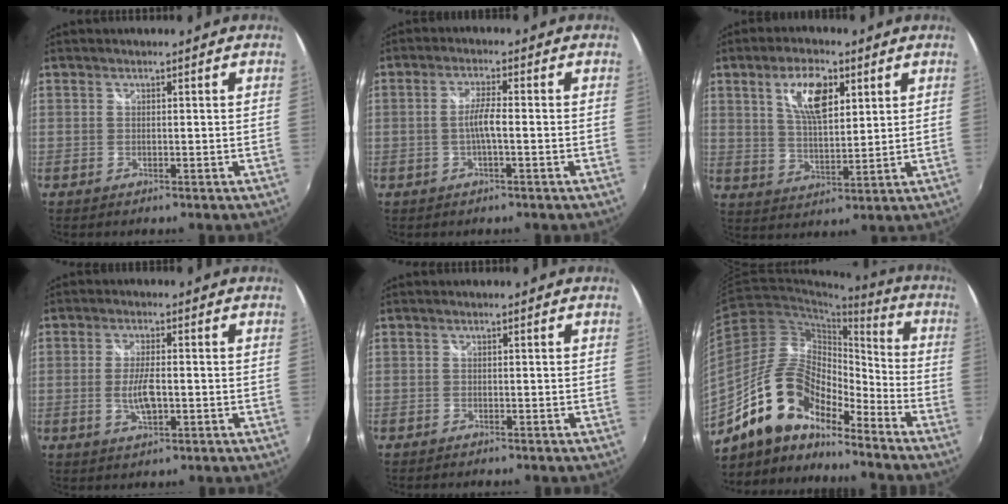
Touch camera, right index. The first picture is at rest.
{"total": 3.6, "force": [-0.8, 0.2, 3.5], "torque": [-0.068, 0.003, -0.015]}
{"total": 9.5, "force": [4.2, 3.9, 7.6], "torque": [-0.139, 0.010, 0.079]}
{"total": 9.1, "force": [-1.9, 2.9, 8.4], "torque": [-0.169, -0.008, -0.033]}
{"total": 1.0, "force": [-0.9, 0.4, 0.1], "torque": [-0.007, -0.002, -0.016]}
{"total": 16.0, "force": [-12.3, 6.5, 7.7], "torque": [-0.150, 0.013, -0.234]}